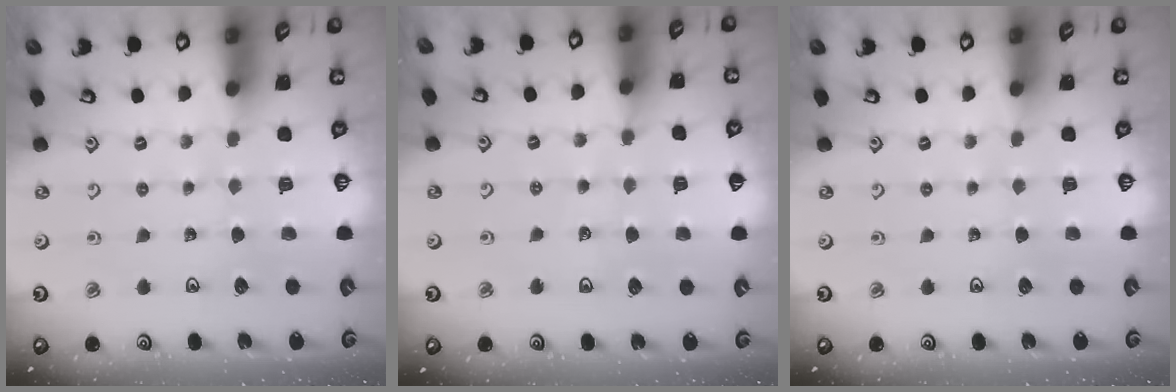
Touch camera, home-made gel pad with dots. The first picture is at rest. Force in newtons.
{"total": 3.9, "press": 3.5, "slide": 1.8}
{"total": 0.0}